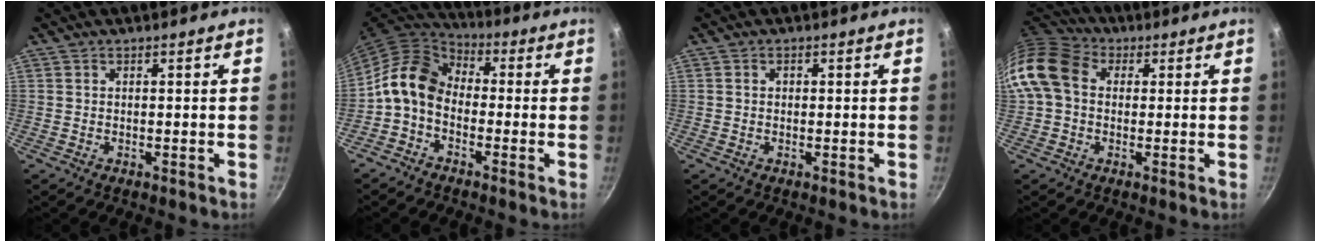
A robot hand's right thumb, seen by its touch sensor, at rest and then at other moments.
{"total": 10.6, "force": [-1.9, 7.7, 7.0], "torque": [-0.115, 0.043, -0.061]}
{"total": 0.9, "force": [0.1, 0.8, 0.5], "torque": [-0.005, 0.005, 0.000]}
{"total": 11.9, "force": [1.3, 9.3, 7.3], "torque": [-0.122, 0.024, 0.004]}